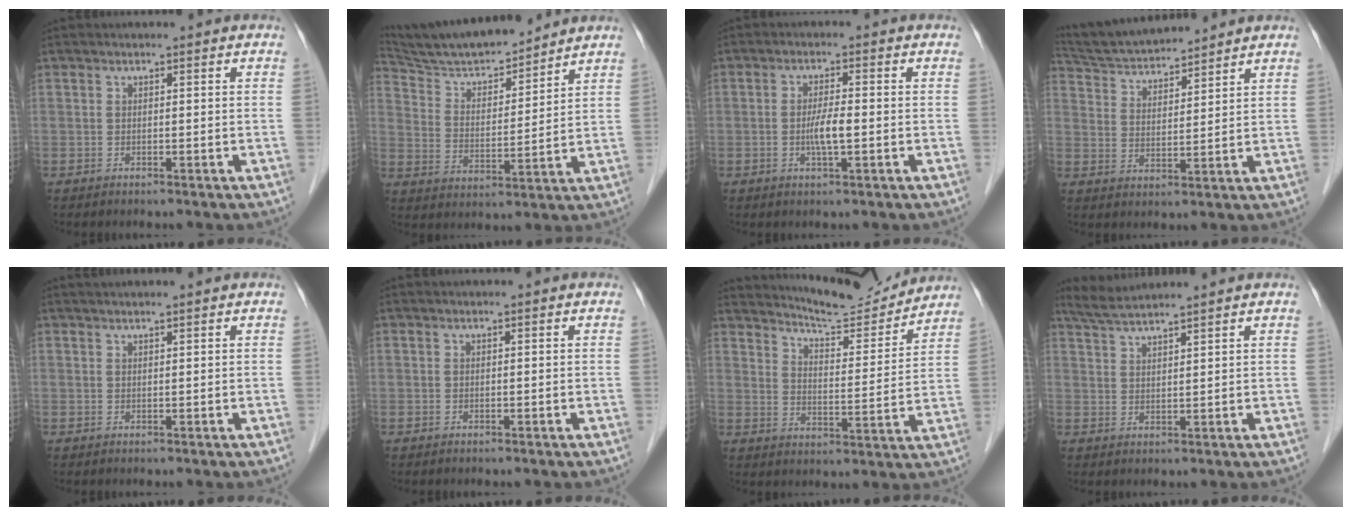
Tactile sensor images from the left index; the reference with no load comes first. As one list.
[{"total": 13.9, "force": [13.1, 1.6, 4.6], "torque": [-0.088, 0.005, 0.230]}, {"total": 3.6, "force": [-0.8, 0.4, 3.5], "torque": [-0.070, -0.005, -0.015]}, {"total": 11.6, "force": [11.0, 1.2, 3.6], "torque": [-0.073, 0.020, 0.198]}, {"total": 3.0, "force": [2.6, -0.3, 1.4], "torque": [-0.014, 0.025, 0.040]}, {"total": 0.0}, {"total": 12.1, "force": [11.8, 0.8, 2.5], "torque": [-0.043, -0.010, 0.171]}, {"total": 5.1, "force": [4.7, -0.9, 1.8], "torque": [-0.037, 0.022, 0.092]}]